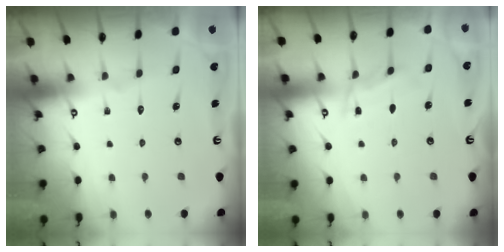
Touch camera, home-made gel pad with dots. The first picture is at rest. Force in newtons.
{"total": 4.4, "press": 4.3, "slide": 0.5}